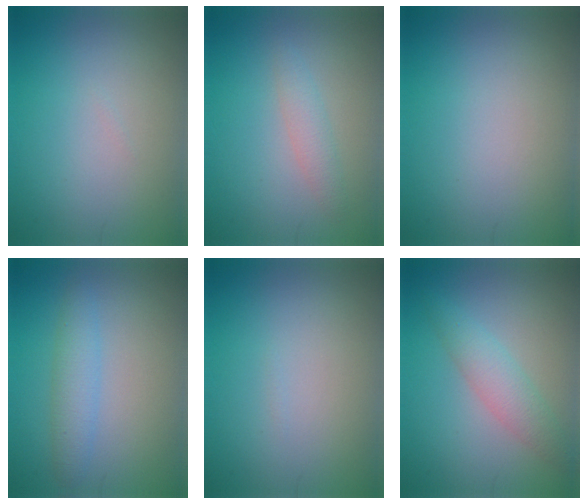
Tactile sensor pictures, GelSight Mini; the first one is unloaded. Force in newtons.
{"total": 1.7, "press": 1.7, "slide": 0.1}
{"total": 0.0}
{"total": 2.5, "press": 2.5, "slide": 0.1}
{"total": 0.0}
{"total": 2.9, "press": 2.9, "slide": 0.1}